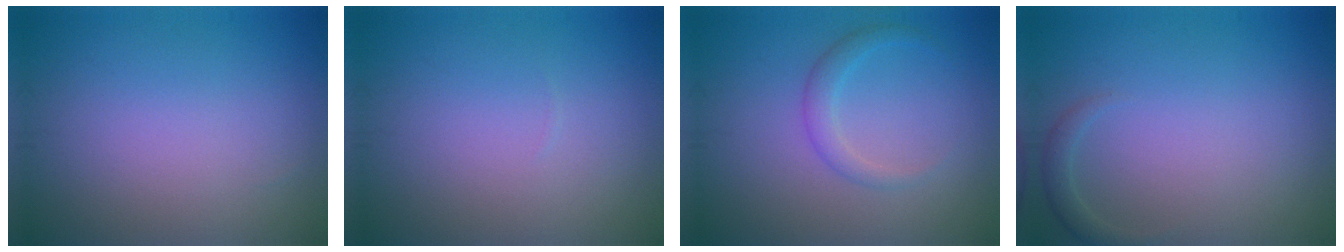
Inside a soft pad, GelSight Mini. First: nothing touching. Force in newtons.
{"total": 0.0}
{"total": 1.8, "press": 1.8, "slide": 0.1}
{"total": 1.2, "press": 1.1, "slide": 0.1}